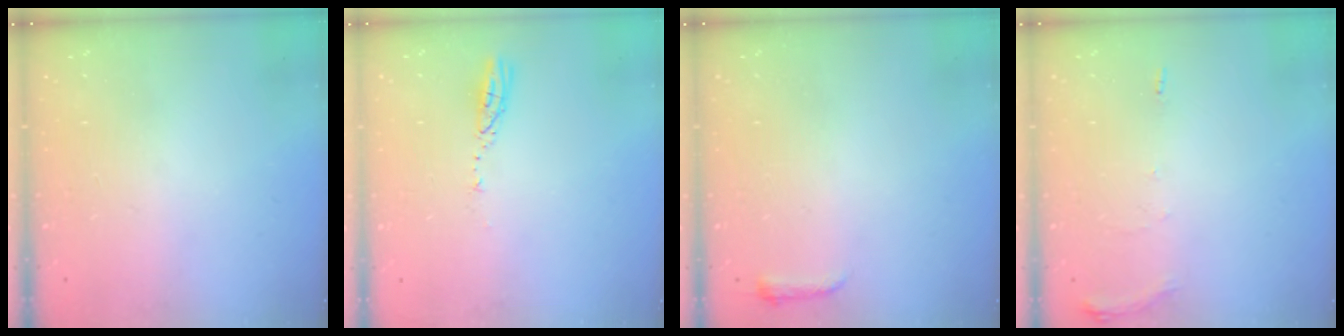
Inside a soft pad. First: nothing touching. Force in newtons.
{"total": 3.5, "press": 3.4, "slide": 0.3}
{"total": 3.0, "press": 2.9, "slide": 0.6}
{"total": 5.7, "press": 5.7, "slide": 0.8}